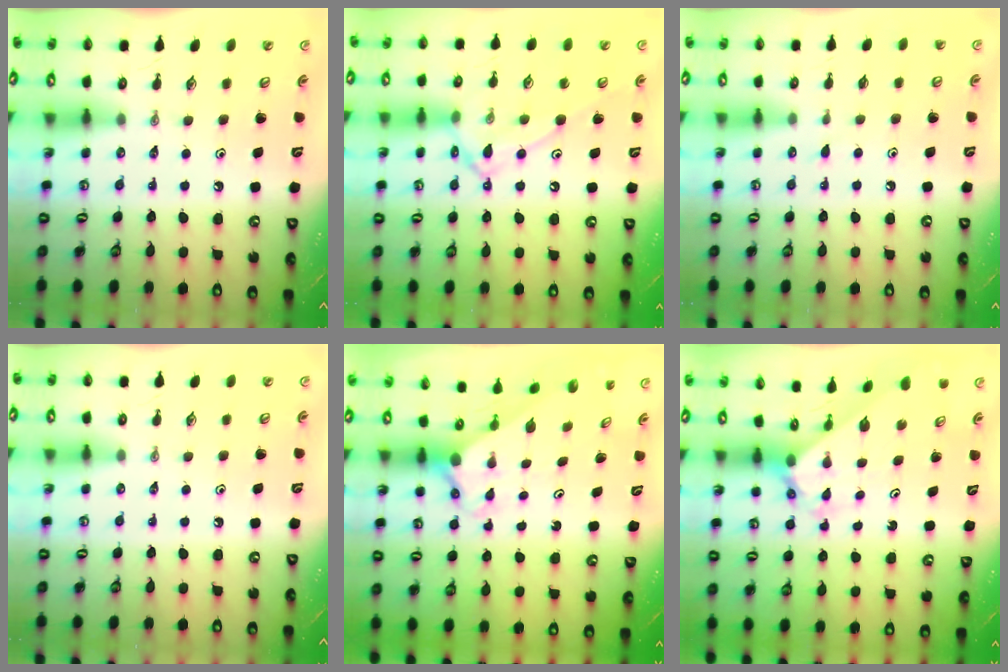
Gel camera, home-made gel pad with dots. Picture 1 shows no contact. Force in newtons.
{"total": 12.0, "press": 11.9, "slide": 0.8}
{"total": 5.8, "press": 5.7, "slide": 0.6}
{"total": 0.0}
{"total": 2.2, "press": 2.2, "slide": 0.2}
{"total": 2.1, "press": 2.1, "slide": 0.2}